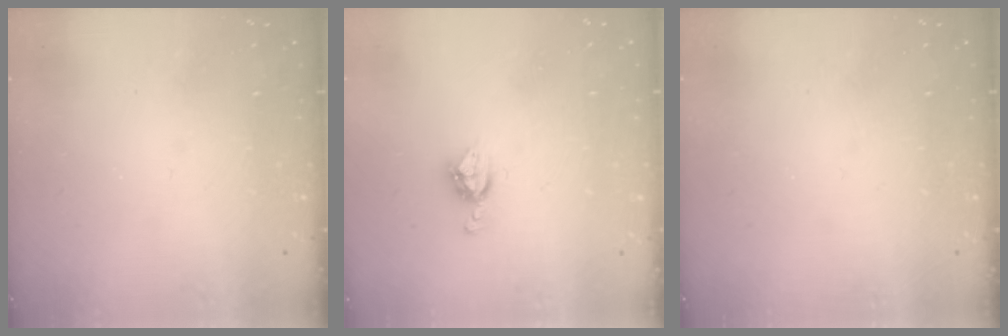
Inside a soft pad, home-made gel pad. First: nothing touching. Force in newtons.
{"total": 6.5, "press": 6.5, "slide": 0.4}
{"total": 0.0}